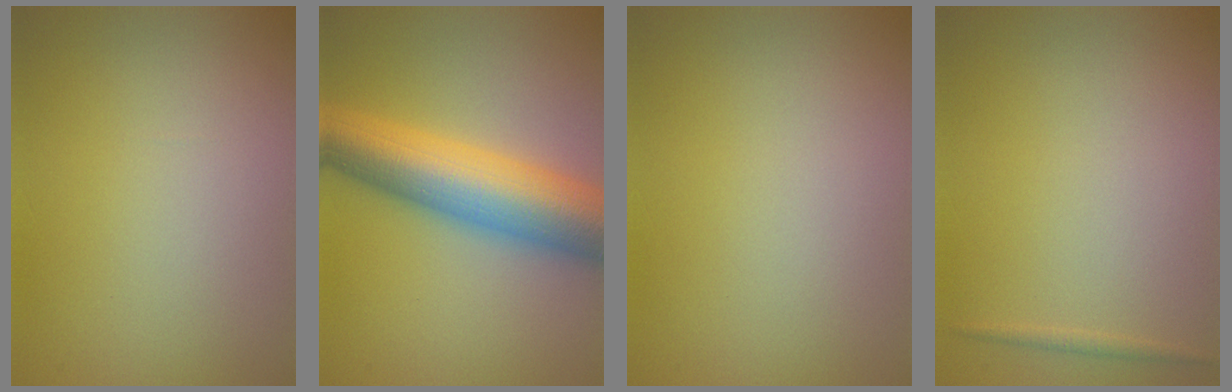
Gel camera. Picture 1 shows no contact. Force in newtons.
{"total": 10.1, "press": 10.1, "slide": 0.1}
{"total": 0.0}
{"total": 0.6, "press": 0.6, "slide": 0.0}